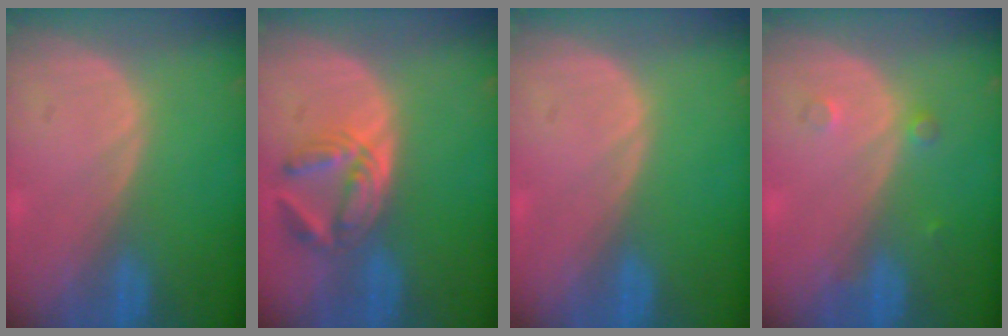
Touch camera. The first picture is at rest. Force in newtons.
{"total": 5.5, "press": 5.3, "slide": 1.4}
{"total": 0.0}
{"total": 1.5, "press": 1.5, "slide": 0.1}